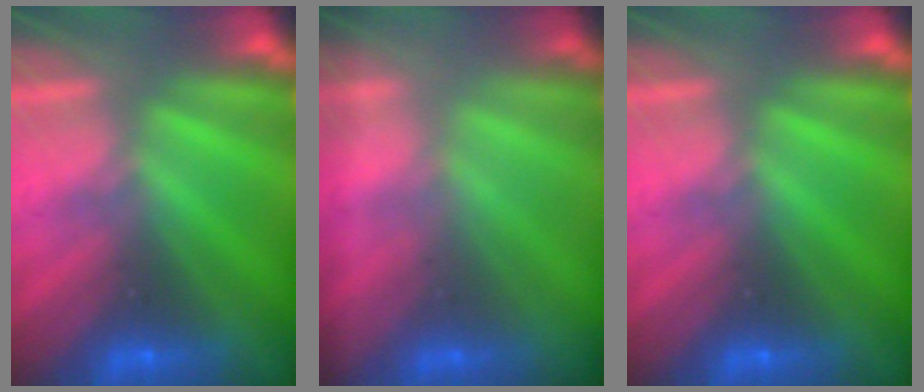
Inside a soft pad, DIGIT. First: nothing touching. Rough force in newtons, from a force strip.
{"total": 1.7}
{"total": 0.0}